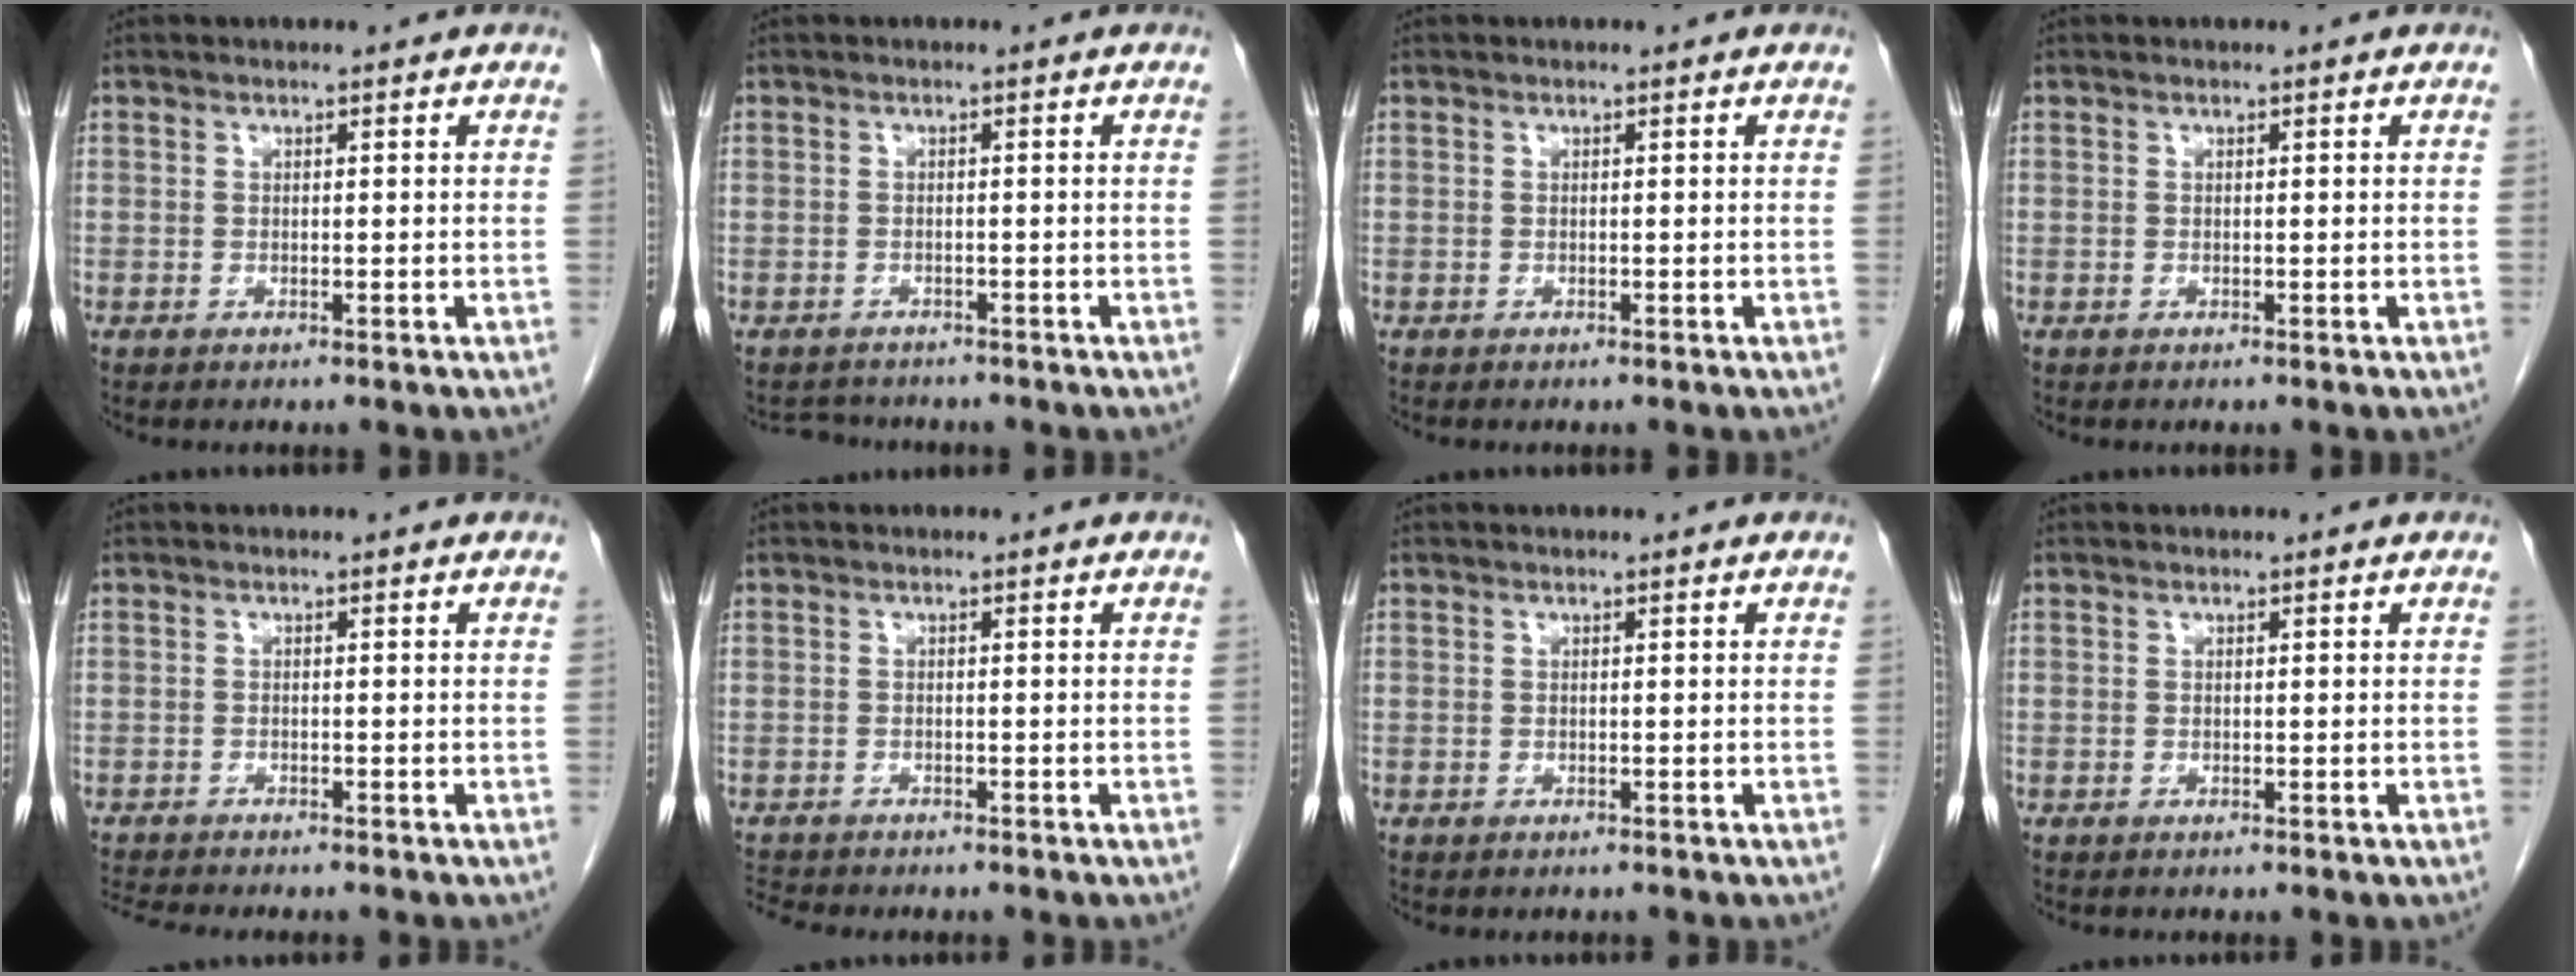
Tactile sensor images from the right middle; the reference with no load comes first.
{"total": 3.0, "force": [-2.8, 1.1, -0.1], "torque": [0.001, -0.005, -0.042]}
{"total": 0.0}
{"total": 0.0}
{"total": 5.9, "force": [-5.4, 0.5, 2.2], "torque": [-0.032, -0.010, -0.083]}
{"total": 3.2, "force": [-3.1, 0.5, 0.5], "torque": [-0.010, -0.011, -0.050]}
{"total": 0.7, "force": [-0.6, 0.2, 0.1], "torque": [-0.011, -0.001, -0.010]}
{"total": 0.0}